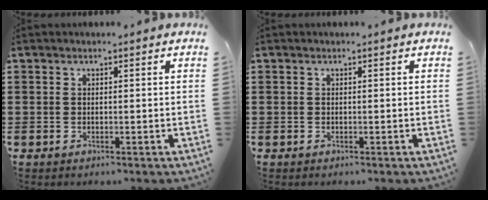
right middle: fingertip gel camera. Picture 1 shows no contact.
{"total": 0.0}